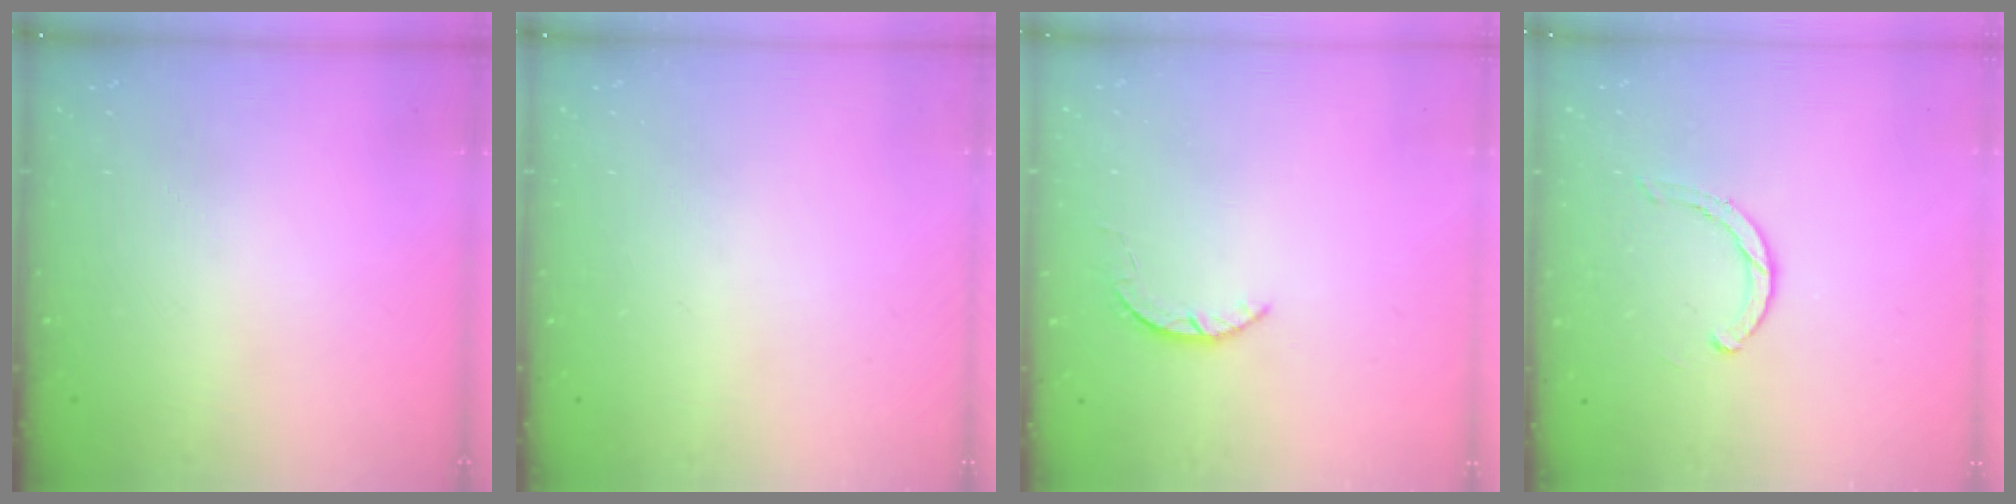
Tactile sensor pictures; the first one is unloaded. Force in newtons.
{"total": 0.0}
{"total": 1.6, "press": 1.6, "slide": 0.3}
{"total": 2.8, "press": 2.7, "slide": 0.3}